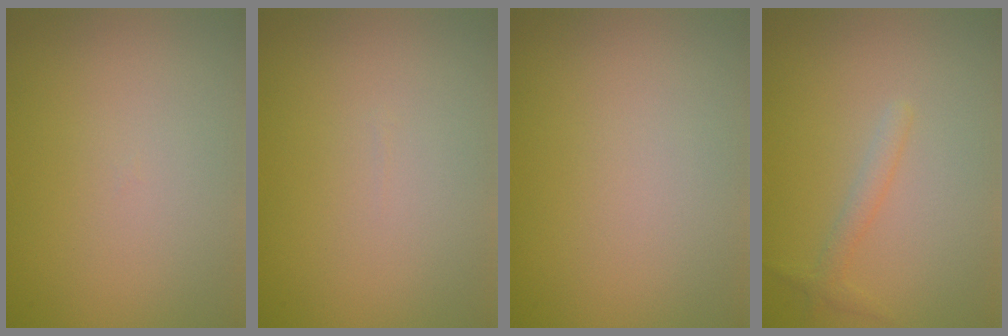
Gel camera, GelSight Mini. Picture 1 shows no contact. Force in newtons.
{"total": 0.0}
{"total": 0.0}
{"total": 1.4, "press": 1.4, "slide": 0.1}